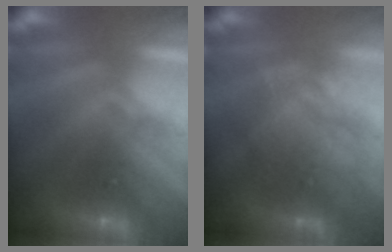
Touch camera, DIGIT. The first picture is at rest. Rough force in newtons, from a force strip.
{"total": 2.3}